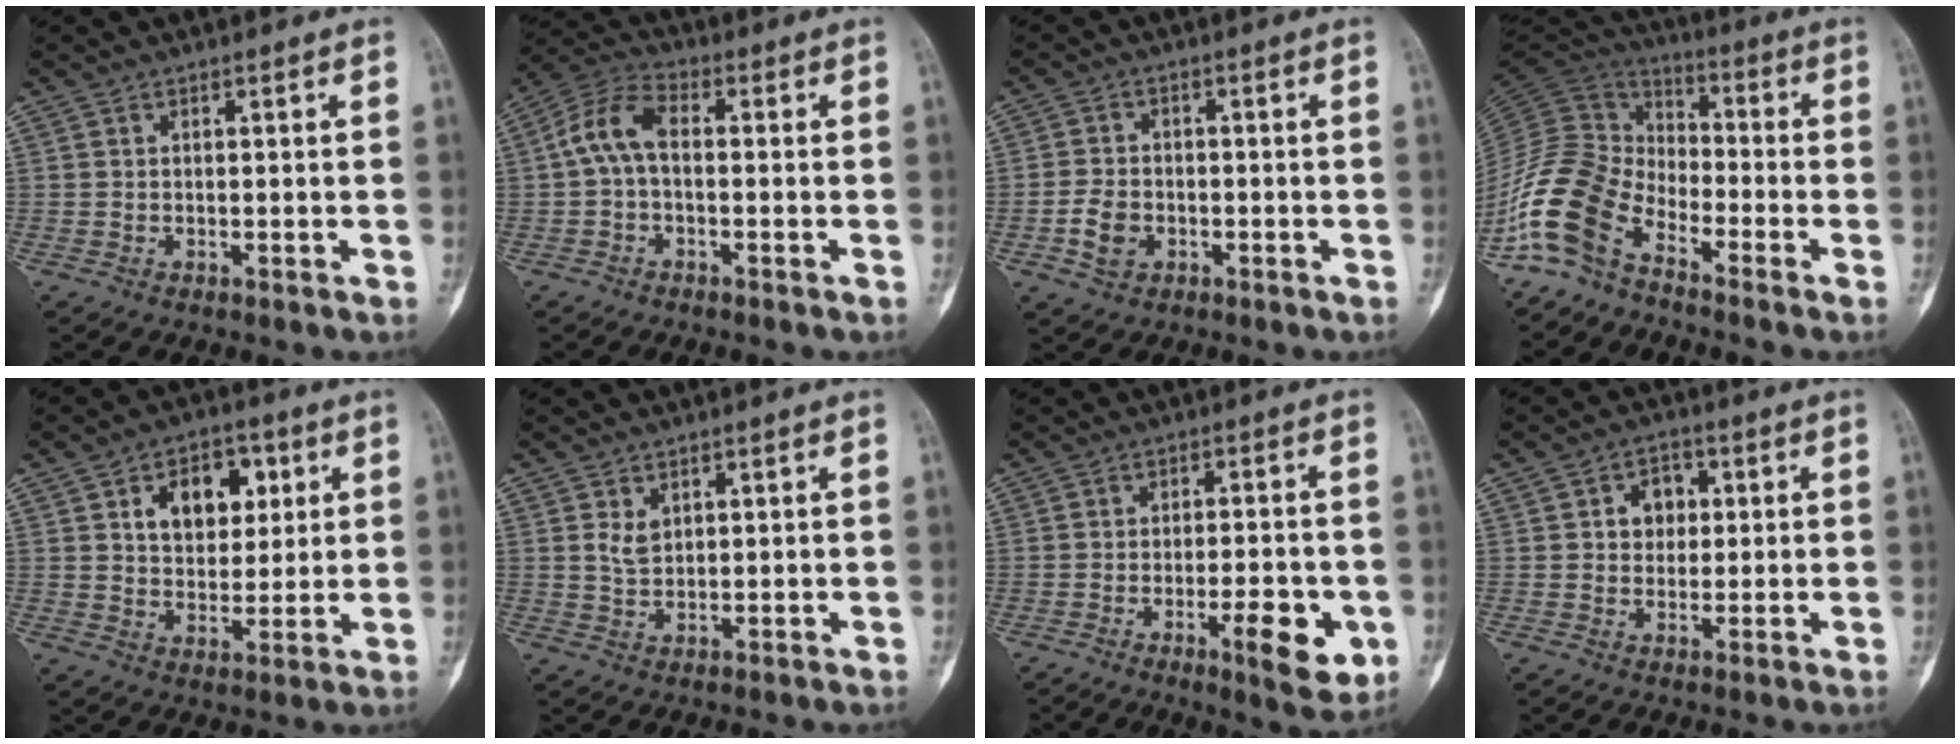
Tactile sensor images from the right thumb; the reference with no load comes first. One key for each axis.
{"total": 7.6, "fx": -0.1, "fy": 4.2, "fz": 6.4, "tx": -0.128, "ty": 0.026, "tz": -0.014}
{"total": 5.3, "fx": -1.8, "fy": 4.0, "fz": 3.1, "tx": -0.053, "ty": 0.011, "tz": -0.032}
{"total": 13.5, "fx": -8.6, "fy": 7.3, "fz": 7.4, "tx": -0.154, "ty": 0.071, "tz": -0.185}
{"total": 11.2, "fx": 3.8, "fy": 7.5, "fz": 7.3, "tx": -0.067, "ty": -0.007, "tz": 0.061}
{"total": 2.8, "fx": 1.2, "fy": 1.9, "fz": 1.8, "tx": -0.023, "ty": -0.008, "tz": 0.026}
{"total": 10.0, "fx": -3.5, "fy": 3.1, "fz": 8.9, "tx": -0.115, "ty": 0.006, "tz": -0.045}
{"total": 5.5, "fx": 1.1, "fy": 4.5, "fz": 3.0, "tx": -0.013, "ty": 0.004, "tz": 0.013}